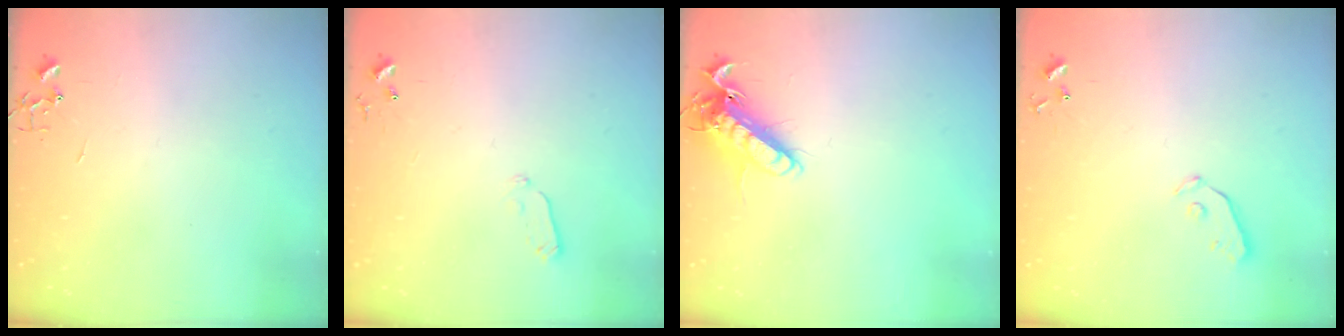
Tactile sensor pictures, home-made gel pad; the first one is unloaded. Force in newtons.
{"total": 4.6, "press": 4.5, "slide": 0.9}
{"total": 13.3, "press": 13.2, "slide": 1.8}
{"total": 3.3, "press": 3.2, "slide": 0.5}